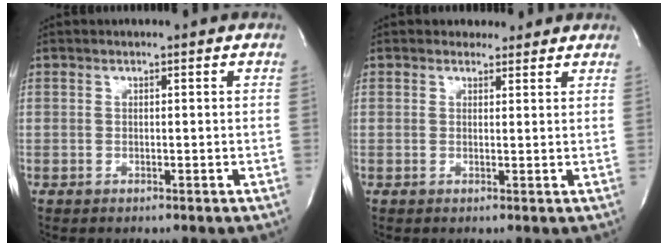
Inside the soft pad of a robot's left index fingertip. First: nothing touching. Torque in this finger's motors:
{"motor_torque": [0.78, -0.85, 0.15, -0.01]}